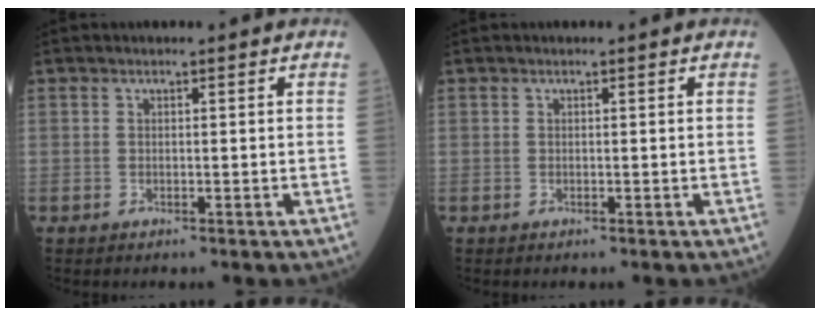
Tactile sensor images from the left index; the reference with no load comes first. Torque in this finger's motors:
{"motor_torque": [-0.10, 0.11, 0.00, 0.00]}